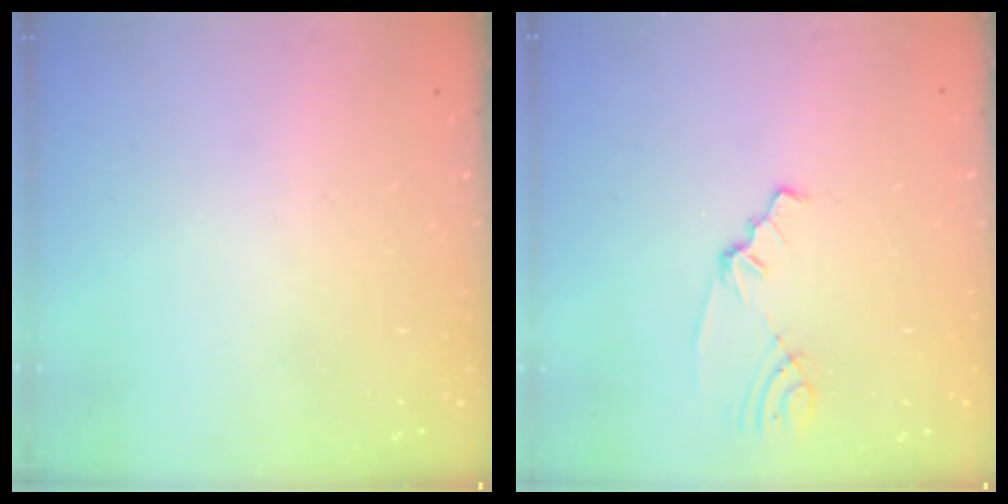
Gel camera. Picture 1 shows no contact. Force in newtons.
{"total": 2.1, "press": 2.1, "slide": 0.3}